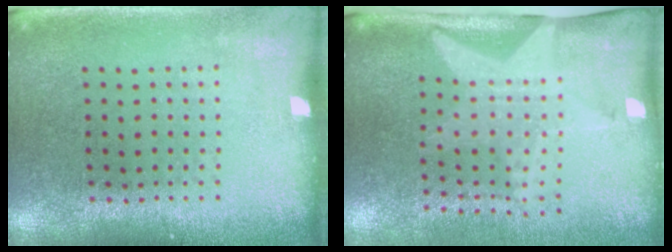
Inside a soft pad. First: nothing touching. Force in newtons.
{"total": 2.0, "press": 1.5, "slide": 1.3}